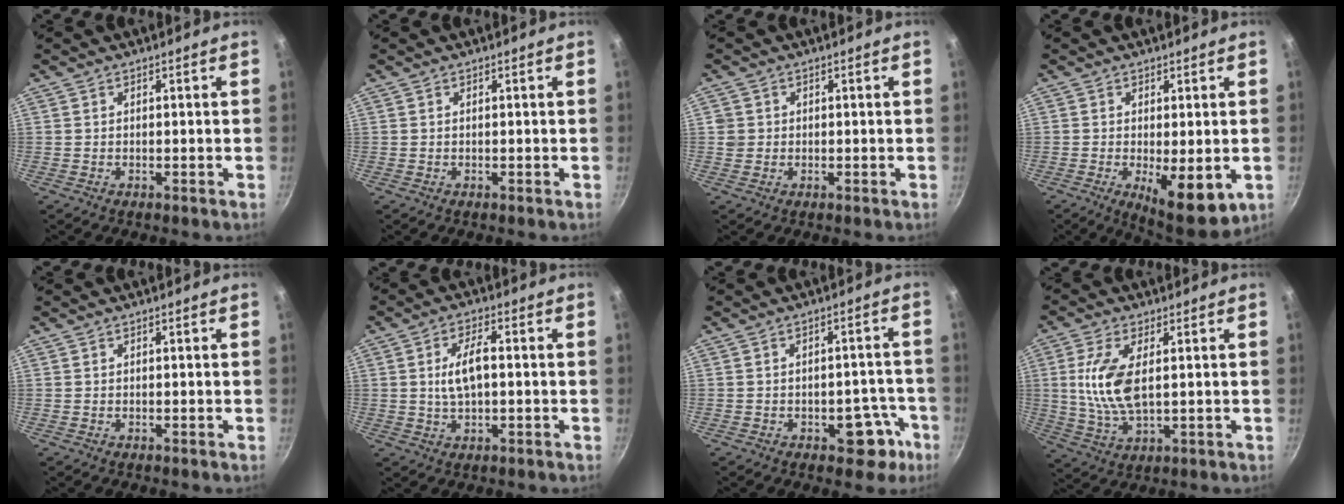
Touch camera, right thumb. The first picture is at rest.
{"total": 0.0}
{"total": 2.2, "force": [0.2, 2.1, 0.4], "torque": [0.002, 0.003, 0.006]}
{"total": 10.0, "force": [-2.6, 3.7, 9.0], "torque": [-0.123, -0.023, -0.027]}
{"total": 0.0}
{"total": 6.4, "force": [0.4, 2.9, 5.7], "torque": [-0.109, 0.009, 0.005]}
{"total": 7.4, "force": [-3.6, 4.2, 4.9], "torque": [-0.028, 0.038, -0.038]}
{"total": 10.7, "force": [1.4, 4.9, 9.4], "torque": [-0.206, -0.009, 0.035]}